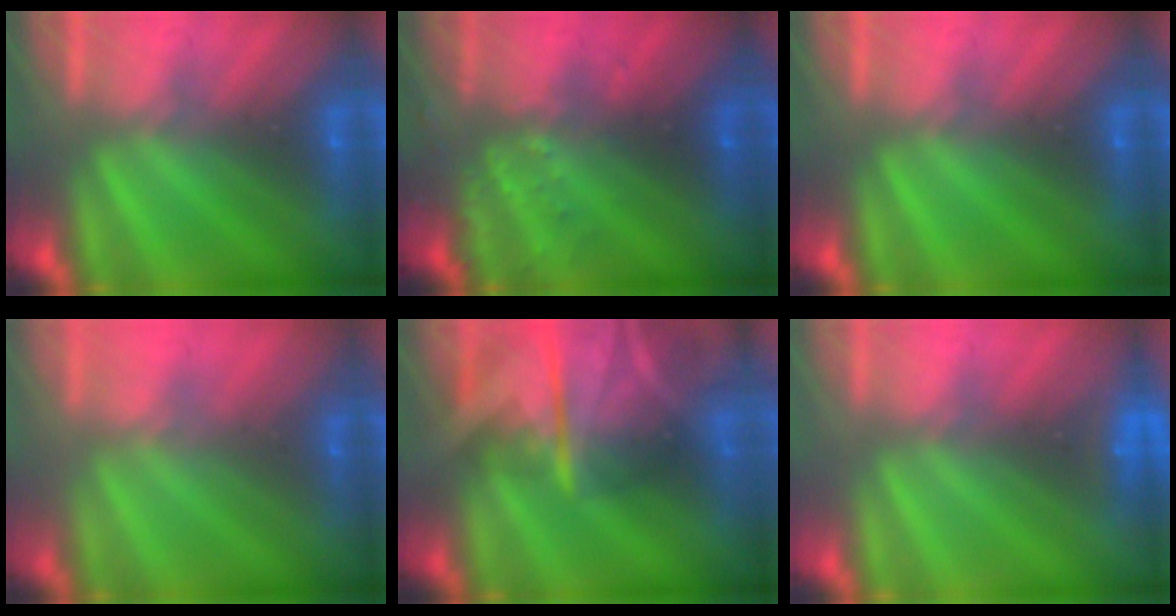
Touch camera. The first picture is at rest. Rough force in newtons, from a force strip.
{"total": 3.2}
{"total": 0.0}
{"total": 2.3}
{"total": 7.1}
{"total": 2.3}